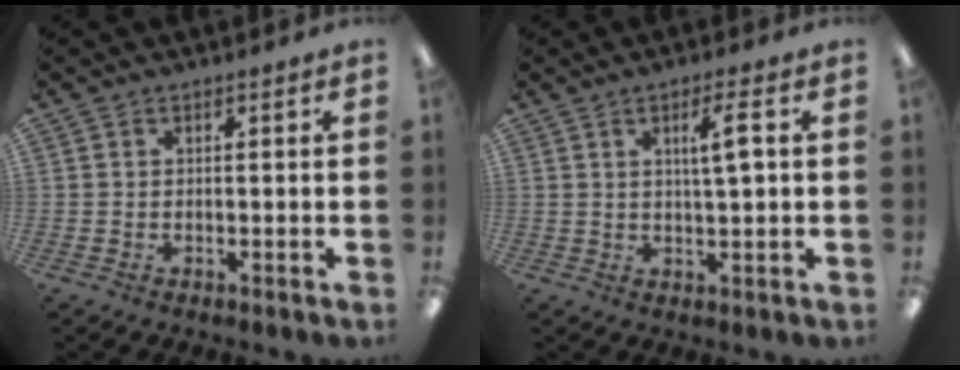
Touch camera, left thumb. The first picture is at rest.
{"total": 4.9, "force": [1.7, 1.1, 4.5], "torque": [-0.083, 0.001, 0.023]}